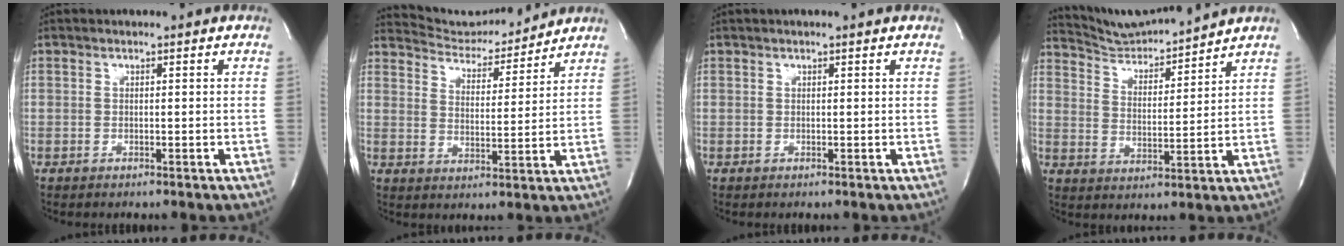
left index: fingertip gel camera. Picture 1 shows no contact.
{"total": 9.4, "force": [9.3, 0.8, 1.1], "torque": [-0.020, -0.004, 0.148]}
{"total": 0.7, "force": [0.0, -0.1, 0.6], "torque": [-0.006, 0.009, -0.001]}
{"total": 9.0, "force": [8.9, -0.6, 1.4], "torque": [-0.035, -0.001, 0.161]}